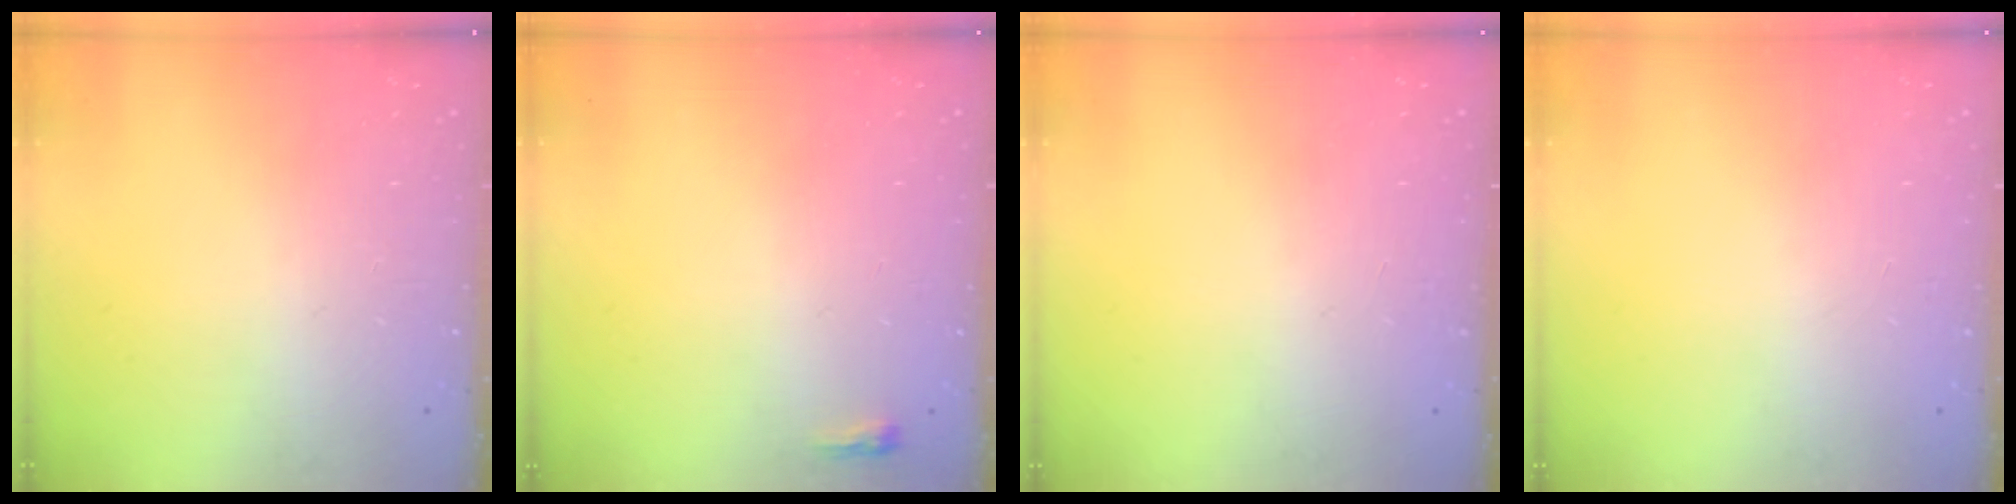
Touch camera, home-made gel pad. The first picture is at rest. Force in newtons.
{"total": 2.3, "press": 2.2, "slide": 0.7}
{"total": 1.0, "press": 0.0, "slide": 1.0}
{"total": 0.0}